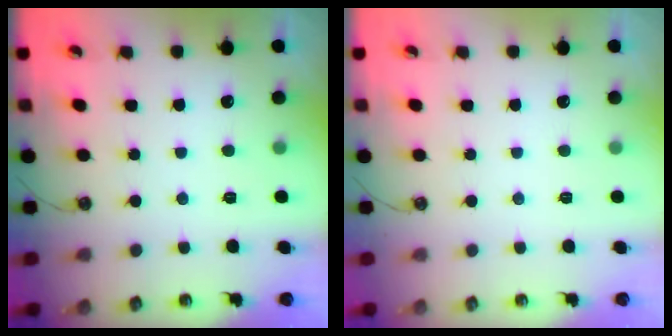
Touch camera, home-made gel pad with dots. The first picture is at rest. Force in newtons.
{"total": 0.0}